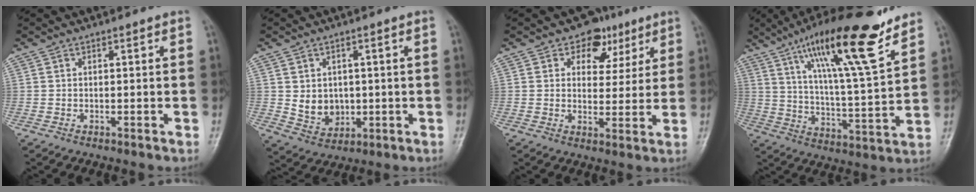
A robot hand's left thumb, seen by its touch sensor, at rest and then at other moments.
{"total": 6.6, "force": [0.1, 5.5, 3.6], "torque": [-0.026, -0.005, 0.016]}
{"total": 7.9, "force": [4.2, 6.0, 3.1], "torque": [0.005, -0.009, 0.054]}
{"total": 20.0, "force": [12.7, 3.3, 15.1], "torque": [-0.230, -0.055, 0.213]}